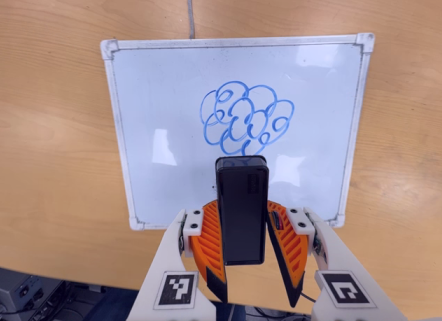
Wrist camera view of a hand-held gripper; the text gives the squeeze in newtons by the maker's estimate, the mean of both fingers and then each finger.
{"total": 5.6, "left": 5.6, "right": 5.6}